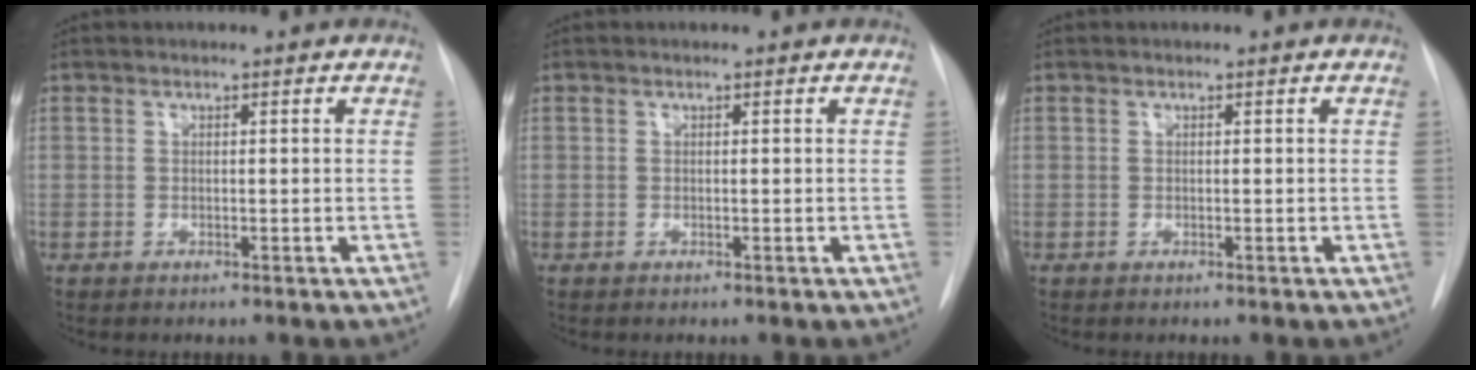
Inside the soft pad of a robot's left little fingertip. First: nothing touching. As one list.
[{"total": 0.0}, {"total": 0.0}]